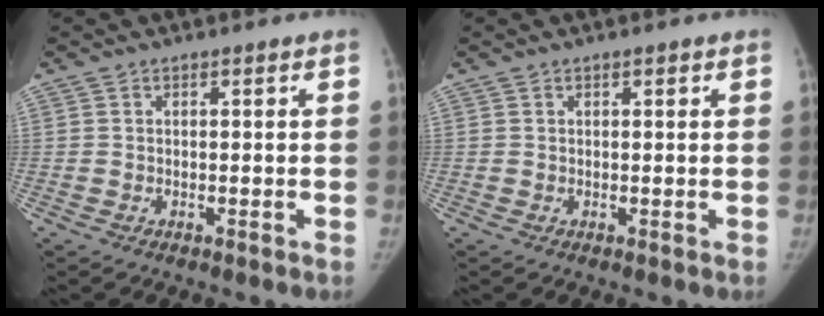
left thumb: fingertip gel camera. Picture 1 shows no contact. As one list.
[{"total": 0.7, "force": [0.4, 0.3, 0.5], "torque": [-0.004, 0.001, 0.005]}]